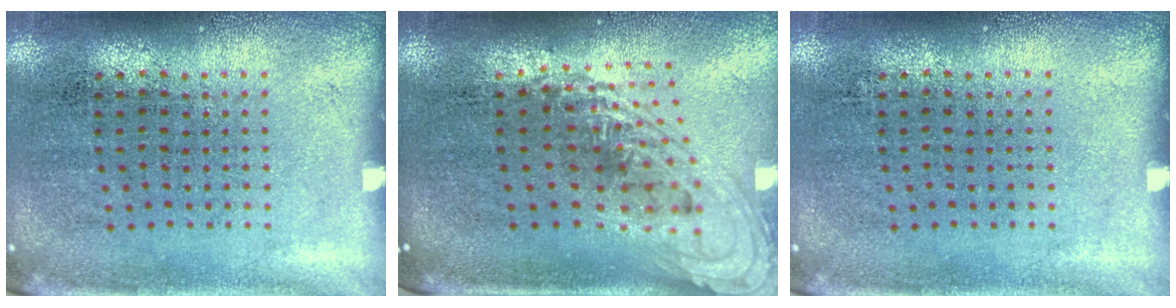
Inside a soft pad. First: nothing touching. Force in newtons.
{"total": 1.9, "press": 1.5, "slide": 1.2}
{"total": 0.0}